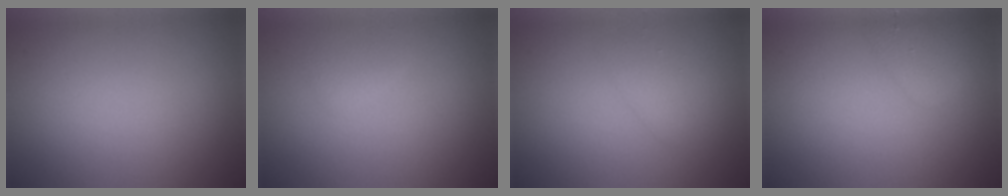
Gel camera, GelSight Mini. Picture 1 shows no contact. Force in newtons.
{"total": 0.9, "press": 0.9, "slide": 0.0}
{"total": 1.6, "press": 1.6, "slide": 0.1}
{"total": 1.9, "press": 1.9, "slide": 0.1}